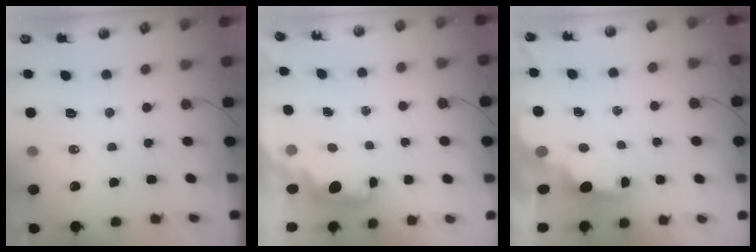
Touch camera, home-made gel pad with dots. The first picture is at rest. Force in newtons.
{"total": 2.2, "press": 2.1, "slide": 0.6}
{"total": 2.0, "press": 2.0, "slide": 0.6}